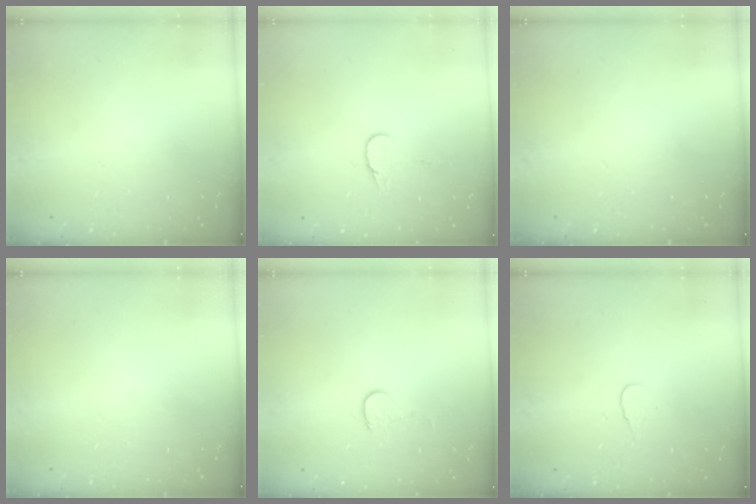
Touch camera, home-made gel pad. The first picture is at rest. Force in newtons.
{"total": 7.3, "press": 7.3, "slide": 0.4}
{"total": 0.0}
{"total": 0.0}
{"total": 4.4, "press": 4.4, "slide": 0.4}
{"total": 3.8, "press": 3.8, "slide": 0.4}